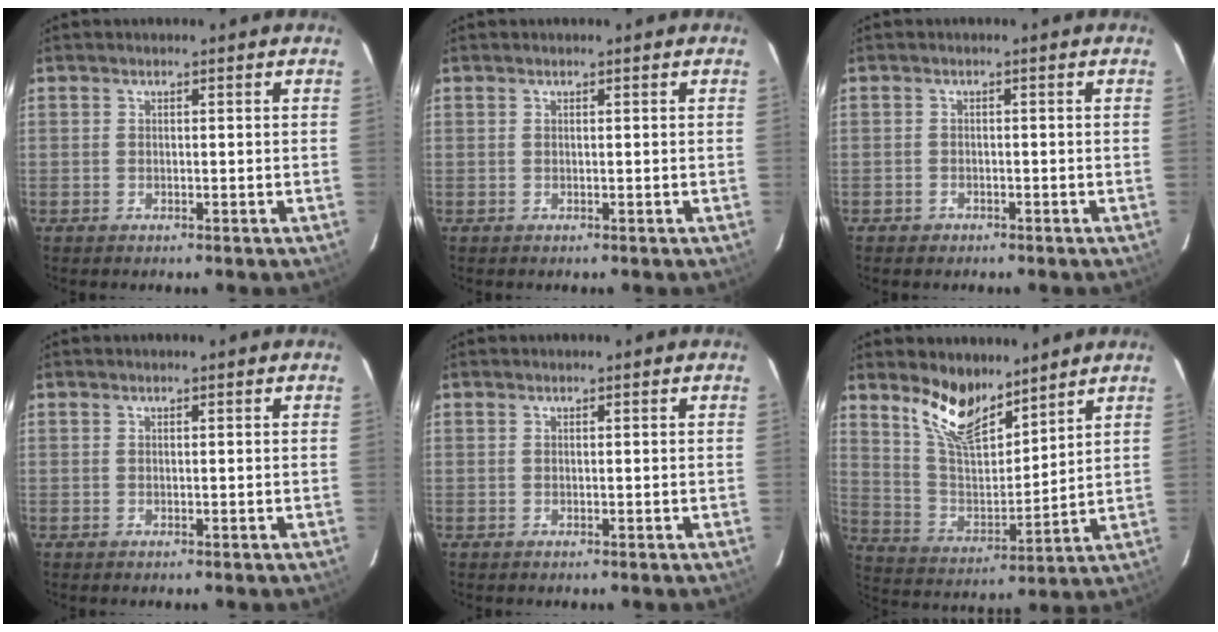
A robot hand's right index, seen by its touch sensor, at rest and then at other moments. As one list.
[{"total": 0.0}, {"total": 1.6, "force": [-1.0, 1.2, 0.1], "torque": [-0.003, 0.002, -0.012]}, {"total": 0.0}, {"total": 0.0}, {"total": 12.5, "force": [9.5, 4.6, 6.7], "torque": [-0.133, -0.003, 0.188]}]